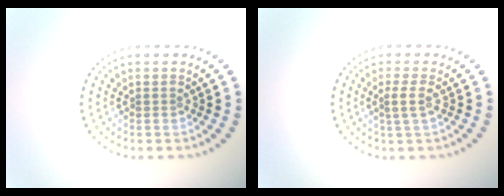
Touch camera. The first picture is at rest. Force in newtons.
{"total": 1.6, "press": 1.3, "slide": 0.9}